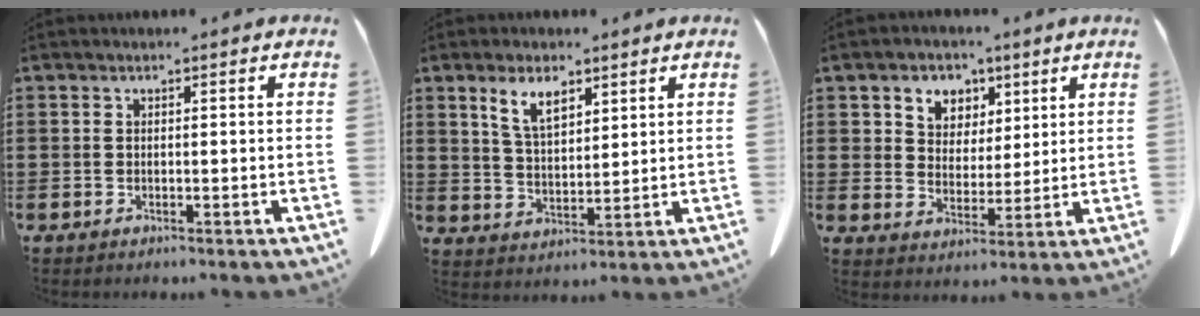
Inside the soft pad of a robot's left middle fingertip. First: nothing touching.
{"total": 6.2, "force": [4.0, 2.7, 3.9], "torque": [-0.082, 0.001, 0.072]}
{"total": 5.2, "force": [3.2, 4.1, 0.3], "torque": [-0.035, 0.001, 0.057]}